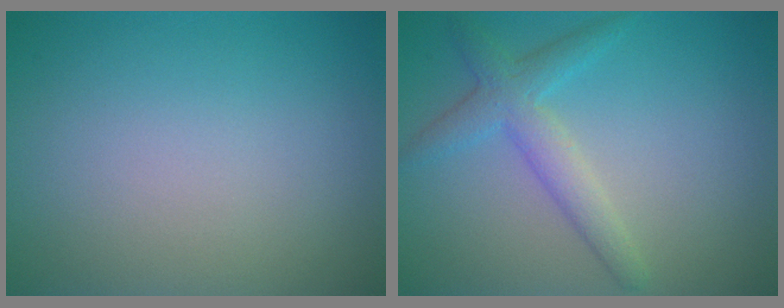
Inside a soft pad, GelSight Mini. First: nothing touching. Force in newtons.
{"total": 3.3, "press": 3.3, "slide": 0.1}